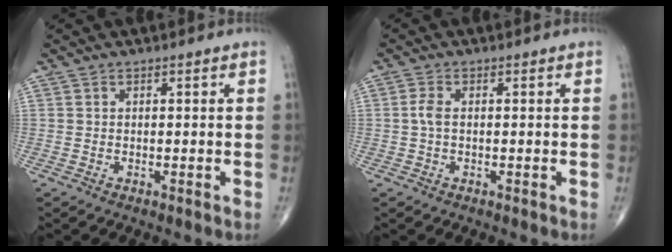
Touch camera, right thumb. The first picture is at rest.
{"total": 2.0, "force": [0.0, 1.0, 1.8], "torque": [-0.043, 0.001, -0.004]}